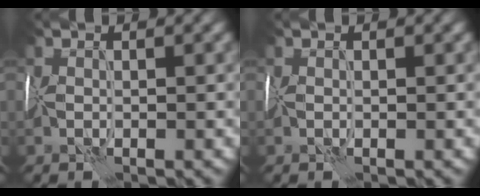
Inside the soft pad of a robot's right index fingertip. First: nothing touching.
{"total": 0.0}